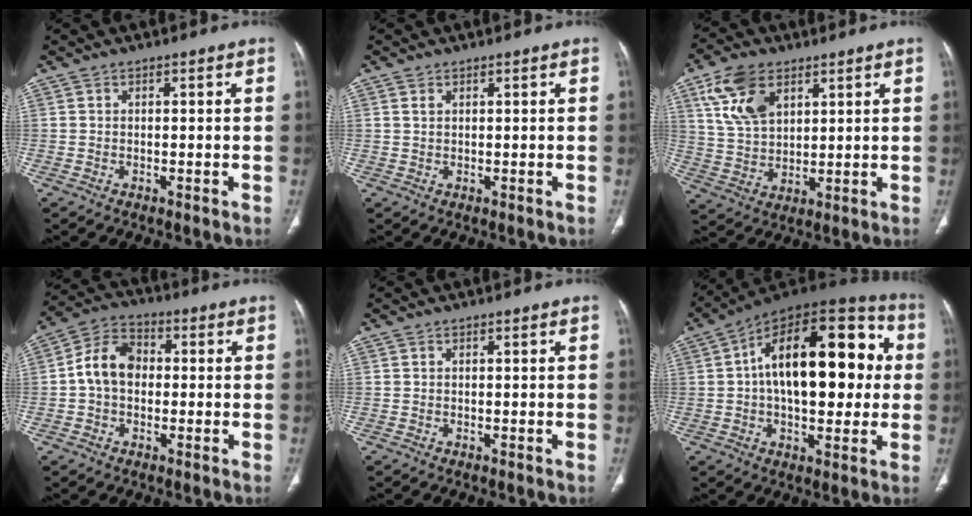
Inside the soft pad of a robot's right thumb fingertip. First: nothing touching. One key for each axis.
{"total": 1.1, "fx": 0.6, "fy": 0.6, "fz": 0.6, "tx": -0.010, "ty": 0.001, "tz": 0.014}
{"total": 11.5, "fx": 5.5, "fy": 6.9, "fz": 7.3, "tx": -0.123, "ty": -0.013, "tz": 0.114}
{"total": 9.0, "fx": -0.1, "fy": 6.7, "fz": 6.0, "tx": -0.096, "ty": 0.028, "tz": -0.015}
{"total": 0.0}
{"total": 25.5, "fx": 2.9, "fy": 13.1, "fz": 21.6, "tx": -0.299, "ty": 0.037, "tz": 0.034}